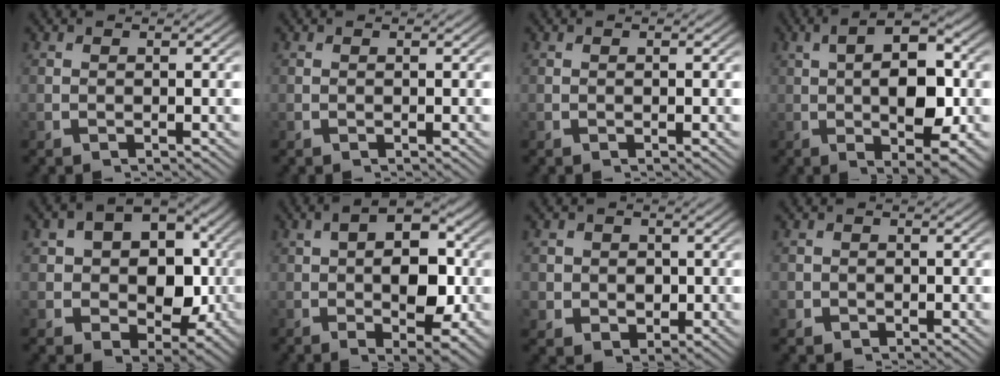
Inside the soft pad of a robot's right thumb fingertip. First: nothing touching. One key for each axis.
{"total": 0.0}
{"total": 0.0}
{"total": 10.4, "fx": 1.0, "fy": 4.8, "fz": 9.2, "tx": -0.133, "ty": 0.001, "tz": 0.012}
{"total": 10.9, "fx": 0.7, "fy": 8.3, "fz": 7.0, "tx": -0.144, "ty": -0.040, "tz": 0.024}
{"total": 8.7, "fx": 0.4, "fy": 4.7, "fz": 7.3, "tx": -0.108, "ty": -0.011, "tz": 0.004}
{"total": 4.4, "fx": 0.2, "fy": 3.9, "fz": 2.0, "tx": -0.041, "ty": -0.026, "tz": 0.016}
{"total": 1.8, "fx": -0.4, "fy": 1.7, "fz": 0.4, "tx": -0.005, "ty": -0.010, "tz": -0.006}